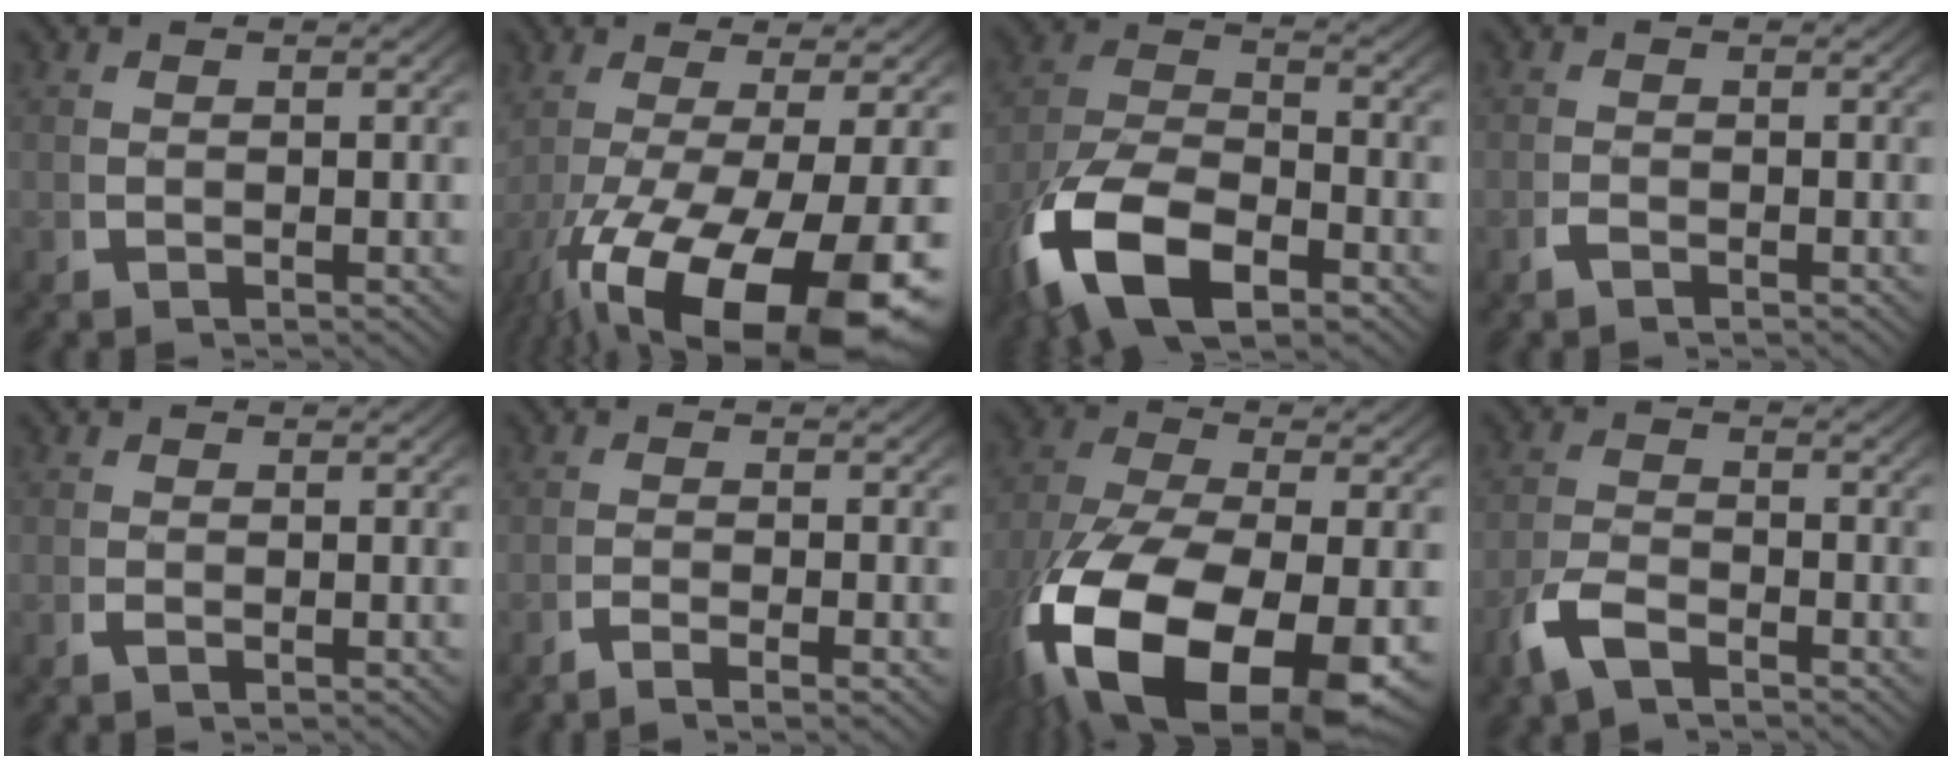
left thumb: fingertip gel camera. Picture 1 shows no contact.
{"total": 13.8, "force": [-4.4, 6.4, 11.4], "torque": [-0.222, -0.052, -0.027]}
{"total": 11.8, "force": [-3.6, 7.3, 8.5], "torque": [-0.191, -0.040, -0.045]}
{"total": 0.8, "force": [-0.7, 0.4, 0.3], "torque": [-0.008, -0.005, -0.015]}
{"total": 0.5, "force": [-0.3, 0.3, 0.3], "torque": [-0.009, -0.004, -0.004]}
{"total": 1.7, "force": [-1.2, -0.1, 1.2], "torque": [-0.023, 0.000, -0.027]}
{"total": 16.5, "force": [-4.0, 9.4, 12.9], "torque": [-0.295, -0.072, -0.026]}
{"total": 3.2, "force": [-2.1, 1.6, 1.7], "torque": [-0.040, -0.005, -0.043]}